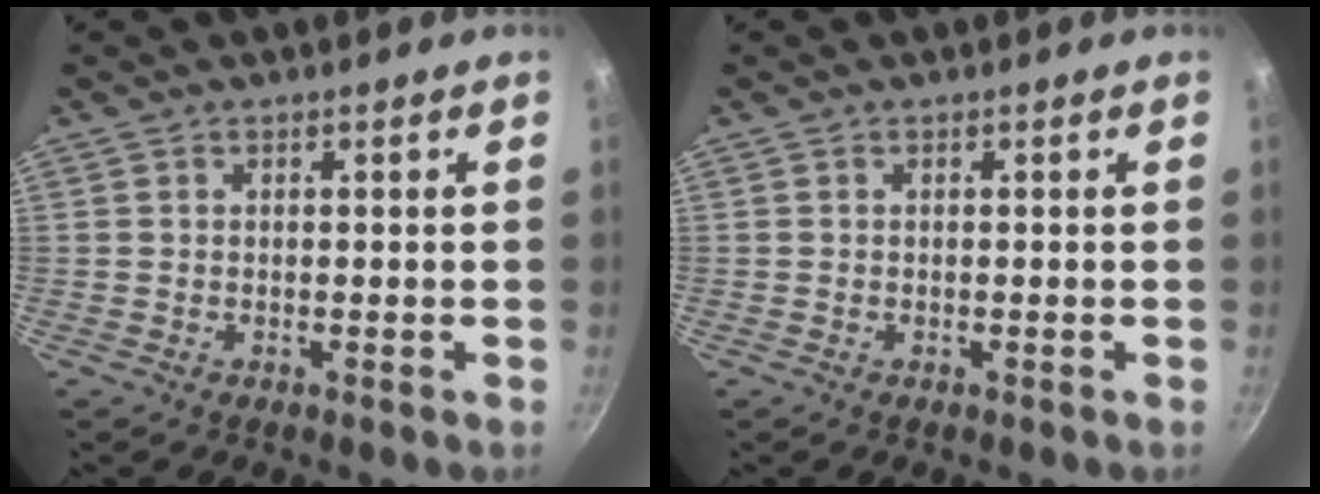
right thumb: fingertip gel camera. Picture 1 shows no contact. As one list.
[{"total": 0.0}]